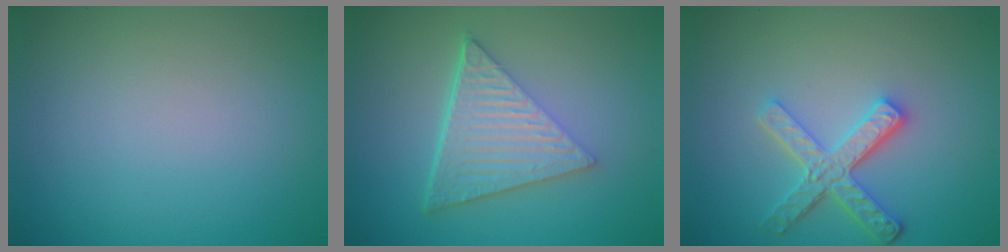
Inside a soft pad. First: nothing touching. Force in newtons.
{"total": 6.8, "press": 4.5, "slide": 5.0}
{"total": 3.9, "press": 3.2, "slide": 2.2}